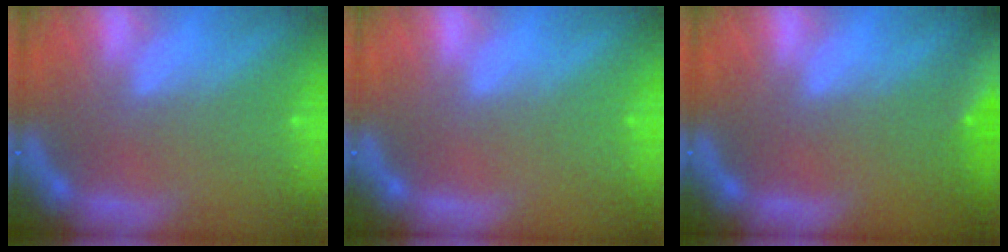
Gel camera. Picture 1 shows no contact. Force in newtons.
{"total": 0.0}
{"total": 10.0}